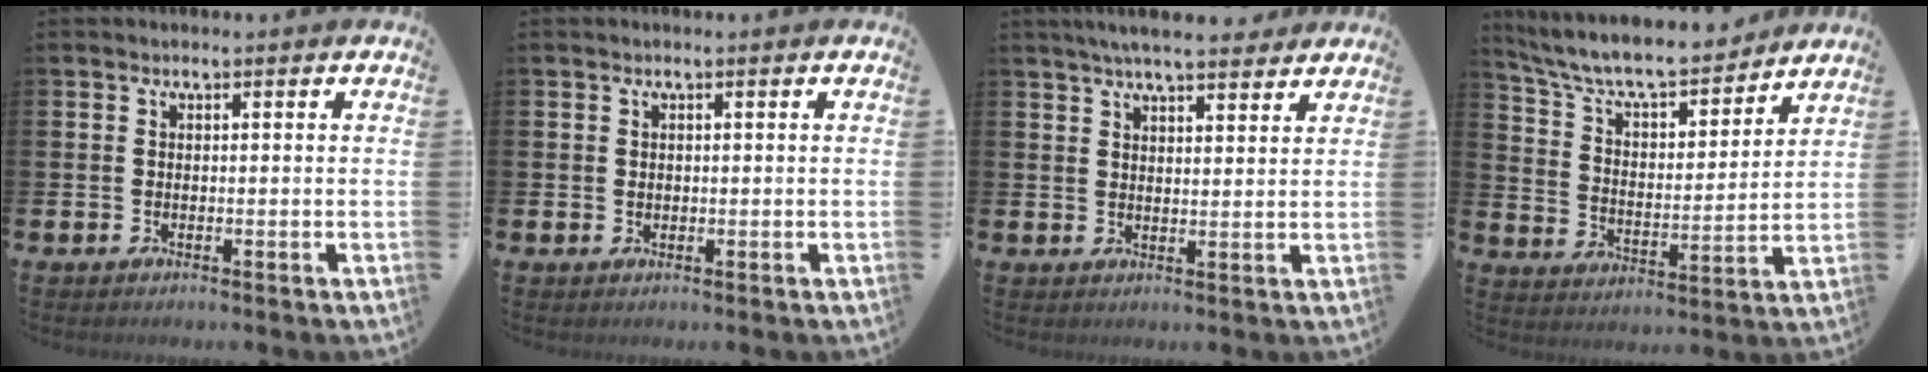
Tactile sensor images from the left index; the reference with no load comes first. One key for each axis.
{"total": 0.6, "fx": 0.3, "fy": 0.5, "fz": 0.2, "tx": 0.003, "ty": 0.001, "tz": 0.002}
{"total": 5.1, "fx": 4.8, "fy": 0.5, "fz": 1.7, "tx": -0.035, "ty": -0.017, "tz": 0.084}
{"total": 8.7, "fx": 8.1, "fy": 1.8, "fz": 2.8, "tx": -0.090, "ty": -0.056, "tz": 0.139}